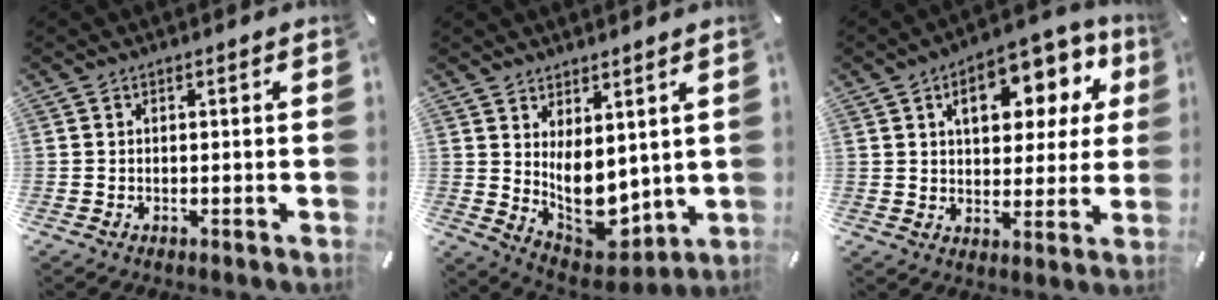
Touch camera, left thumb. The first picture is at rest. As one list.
[{"total": 10.2, "force": [1.1, 7.5, 6.8], "torque": [-0.095, -0.040, 0.031]}, {"total": 14.5, "force": [6.2, 8.7, 9.9], "torque": [-0.133, -0.021, 0.101]}]